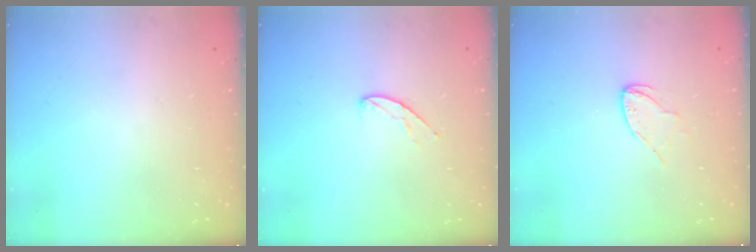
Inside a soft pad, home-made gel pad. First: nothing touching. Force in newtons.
{"total": 6.9, "press": 6.9, "slide": 0.5}
{"total": 4.9, "press": 4.9, "slide": 0.5}